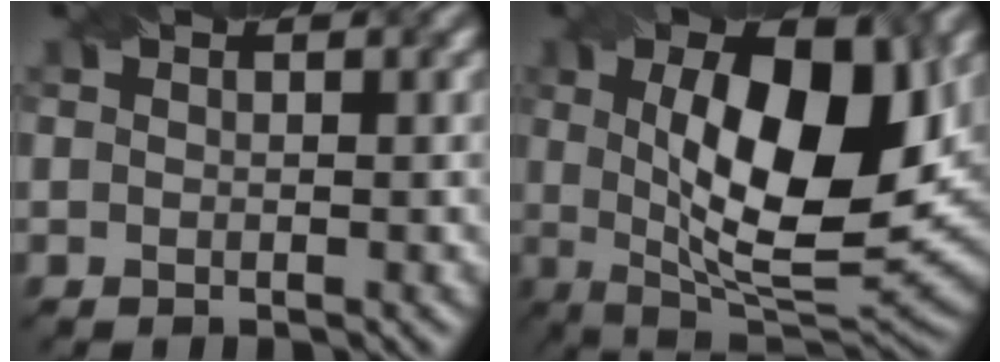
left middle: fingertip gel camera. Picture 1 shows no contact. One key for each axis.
{"total": 12.9, "fx": 1.8, "fy": 5.2, "fz": 11.6, "tx": -0.176, "ty": -0.001, "tz": 0.030}